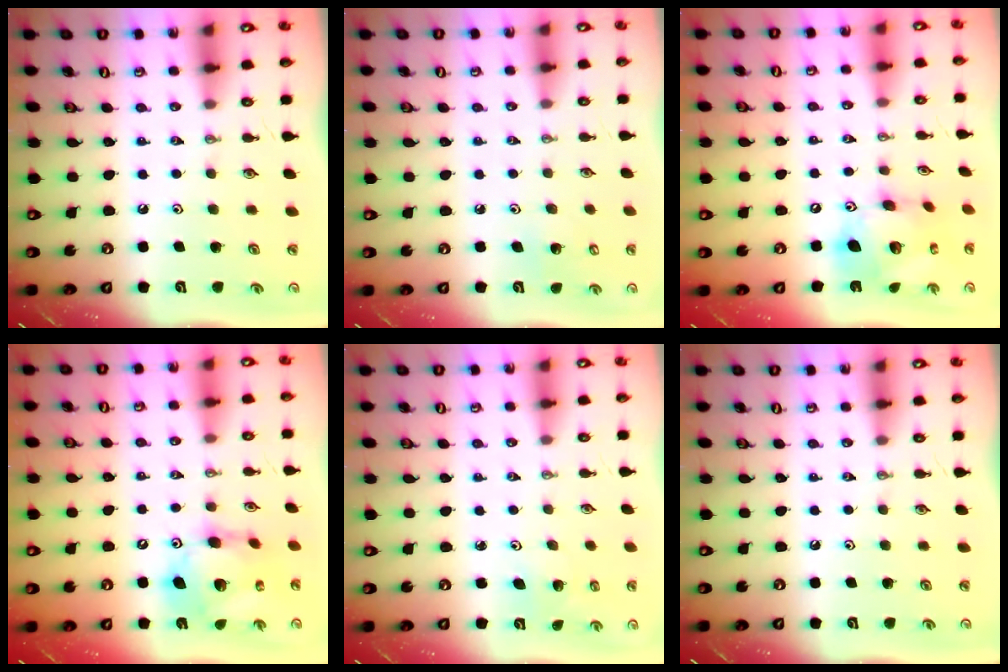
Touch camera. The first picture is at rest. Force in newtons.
{"total": 5.5, "press": 5.5, "slide": 0.4}
{"total": 16.7, "press": 16.6, "slide": 1.5}
{"total": 14.8, "press": 14.7, "slide": 1.6}
{"total": 3.1, "press": 3.1, "slide": 0.1}
{"total": 0.0}